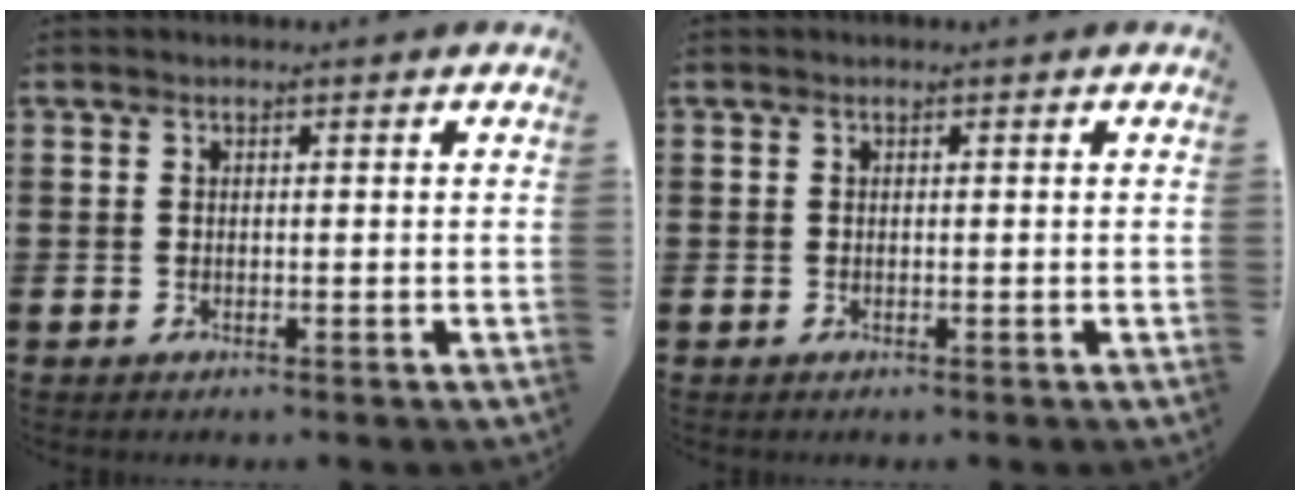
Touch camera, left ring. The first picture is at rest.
{"total": 0.0}